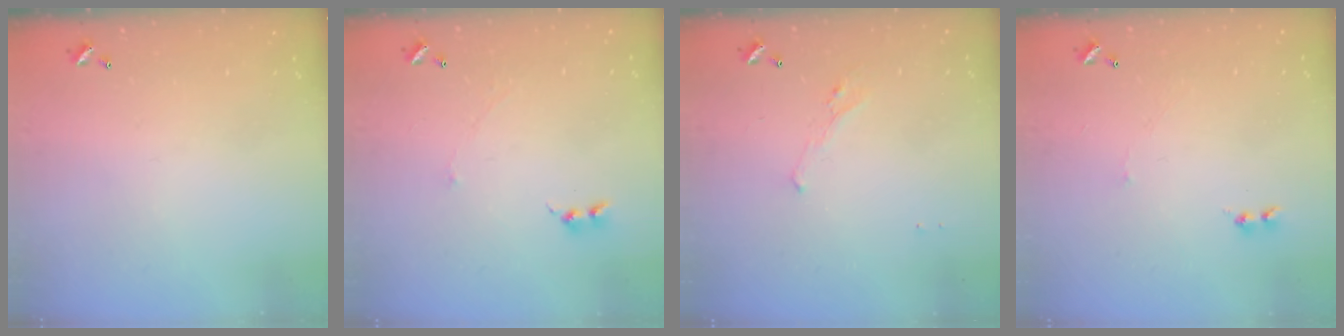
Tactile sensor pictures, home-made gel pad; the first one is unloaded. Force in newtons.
{"total": 1.1, "press": 0.9, "slide": 0.6}
{"total": 0.8, "press": 0.4, "slide": 0.7}
{"total": 1.5, "press": 1.4, "slide": 0.6}